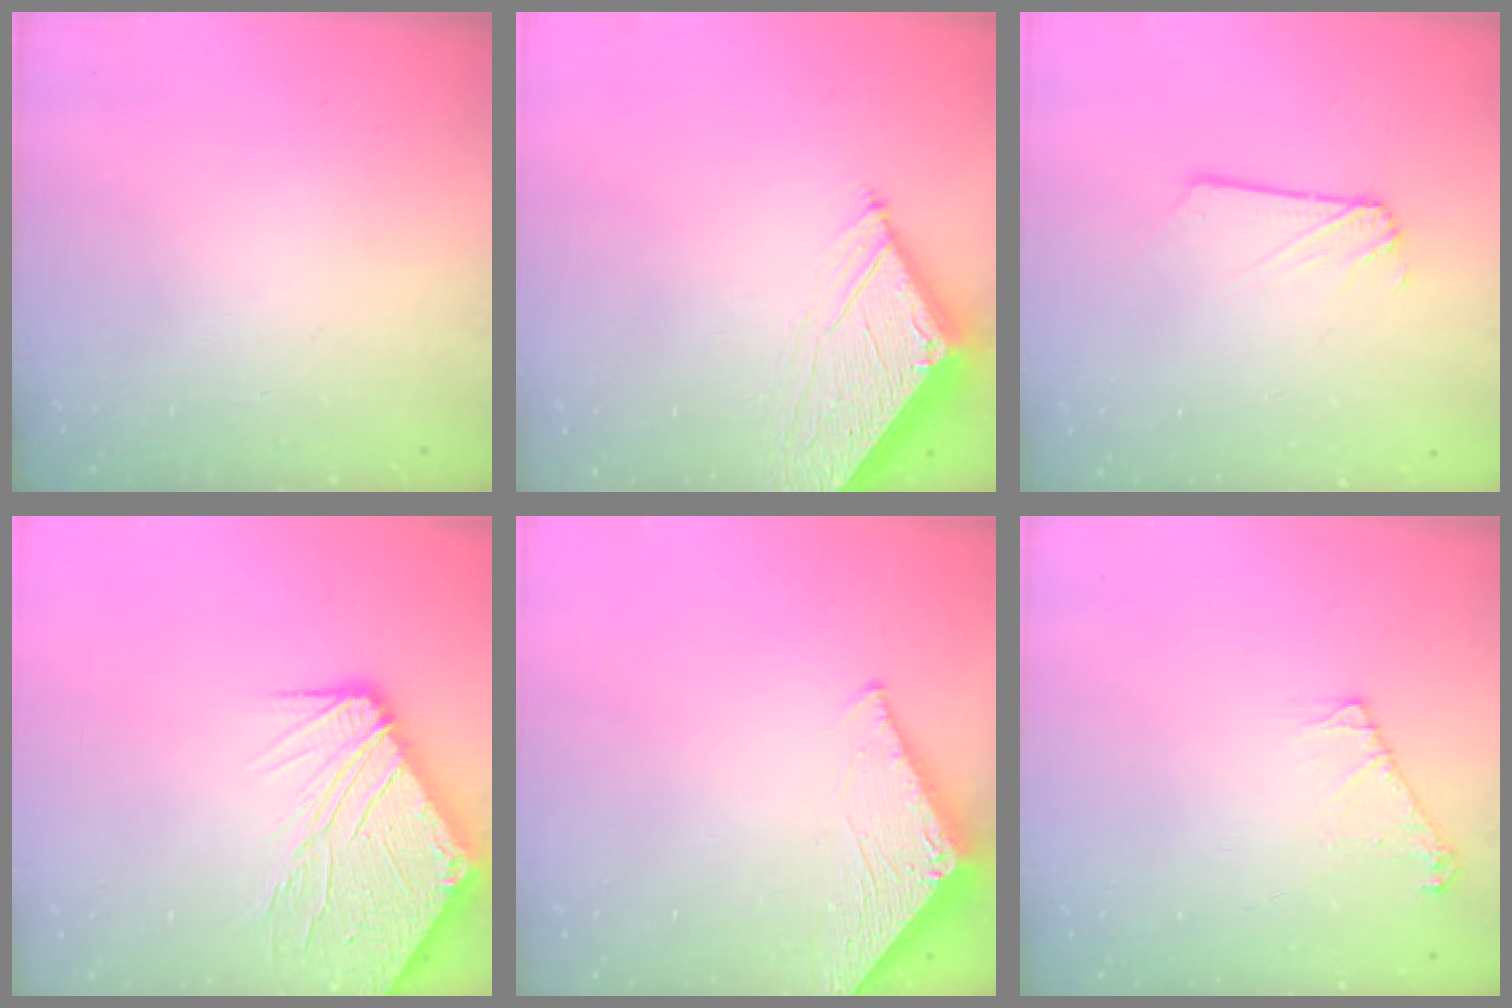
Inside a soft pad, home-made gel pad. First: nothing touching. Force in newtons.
{"total": 6.6, "press": 6.6, "slide": 0.7}
{"total": 1.9, "press": 1.9, "slide": 0.3}
{"total": 17.5, "press": 17.4, "slide": 2.2}
{"total": 3.1, "press": 3.1, "slide": 0.2}
{"total": 6.0, "press": 6.0, "slide": 0.7}